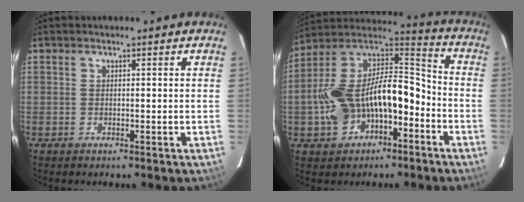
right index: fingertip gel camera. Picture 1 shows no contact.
{"total": 19.5, "force": [-6.6, 11.7, 14.2], "torque": [-0.292, 0.024, -0.105]}